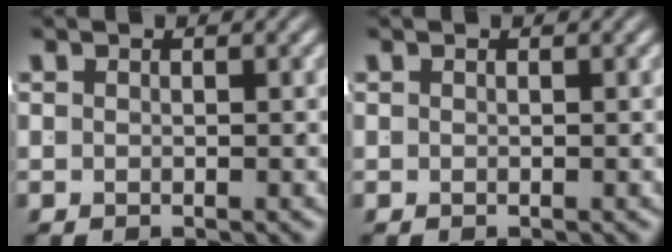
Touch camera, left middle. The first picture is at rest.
{"total": 0.0}